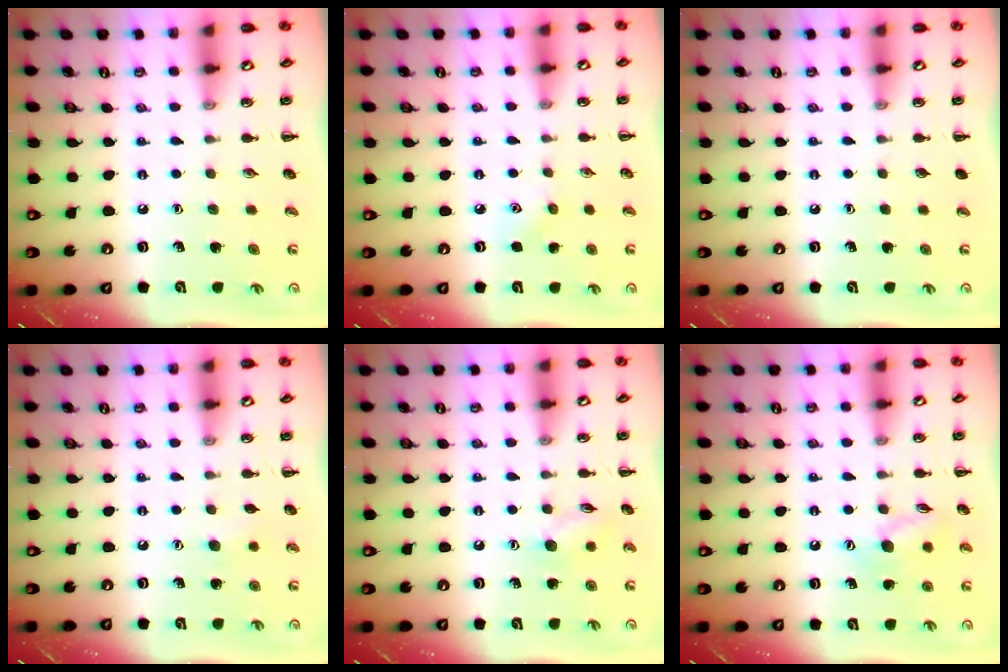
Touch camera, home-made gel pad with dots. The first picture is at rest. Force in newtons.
{"total": 3.9, "press": 3.8, "slide": 1.0}
{"total": 0.0}
{"total": 5.2, "press": 5.0, "slide": 1.2}
{"total": 7.7, "press": 7.7, "slide": 0.9}
{"total": 9.9, "press": 9.9, "slide": 0.7}